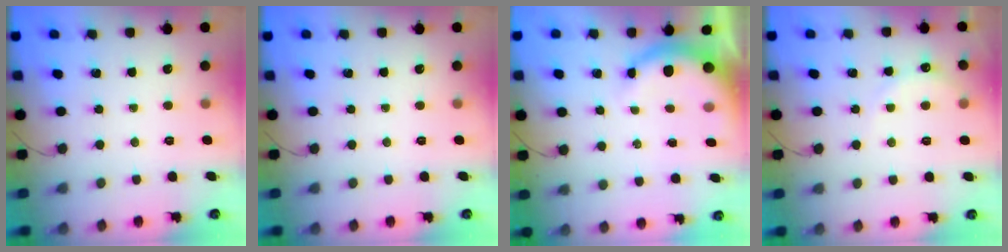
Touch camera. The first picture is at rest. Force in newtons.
{"total": 0.0}
{"total": 7.3, "press": 7.2, "slide": 0.7}
{"total": 6.3, "press": 6.2, "slide": 1.3}